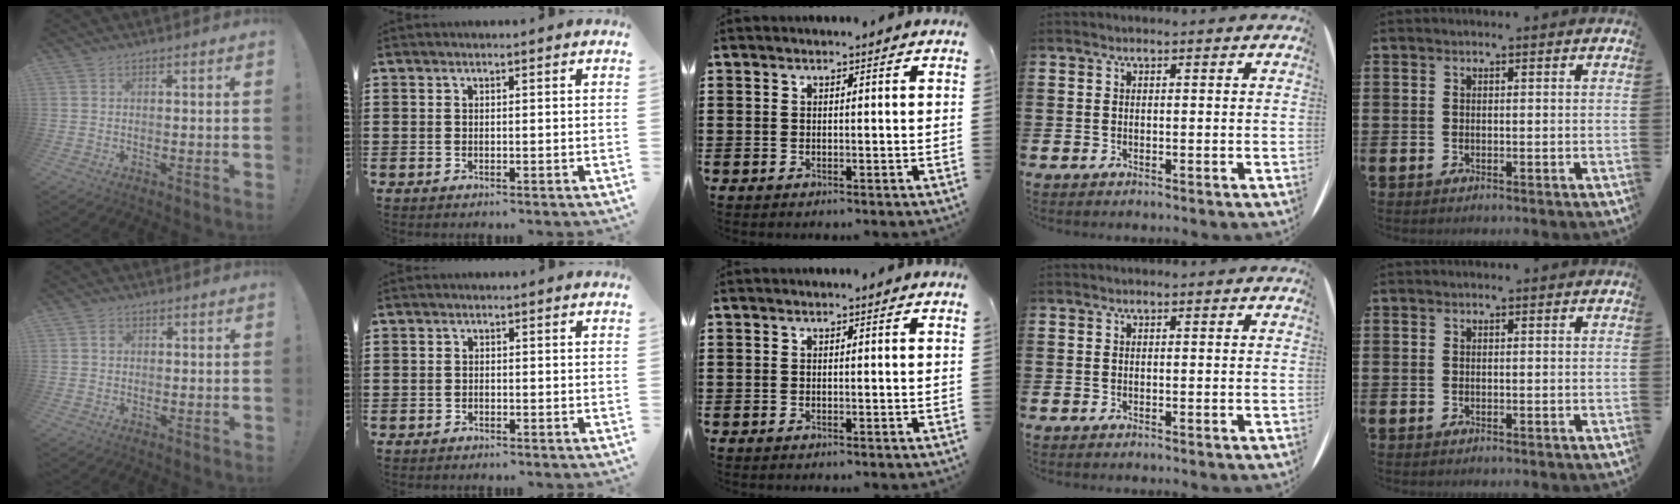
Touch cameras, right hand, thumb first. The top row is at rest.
{"thumb": {"total": 1.8, "force": [0.1, 1.6, 0.6], "torque": [0.000, 0.000, -0.001]}, "index": {"total": 0.7, "force": [-0.5, 0.4, 0.1], "torque": [-0.002, 0.000, -0.012]}}